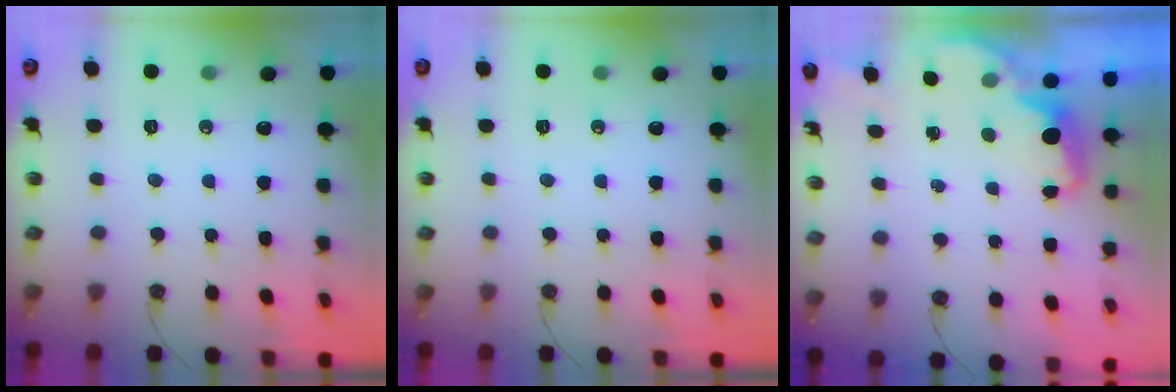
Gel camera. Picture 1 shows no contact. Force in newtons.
{"total": 0.0}
{"total": 2.3, "press": 2.3, "slide": 0.5}